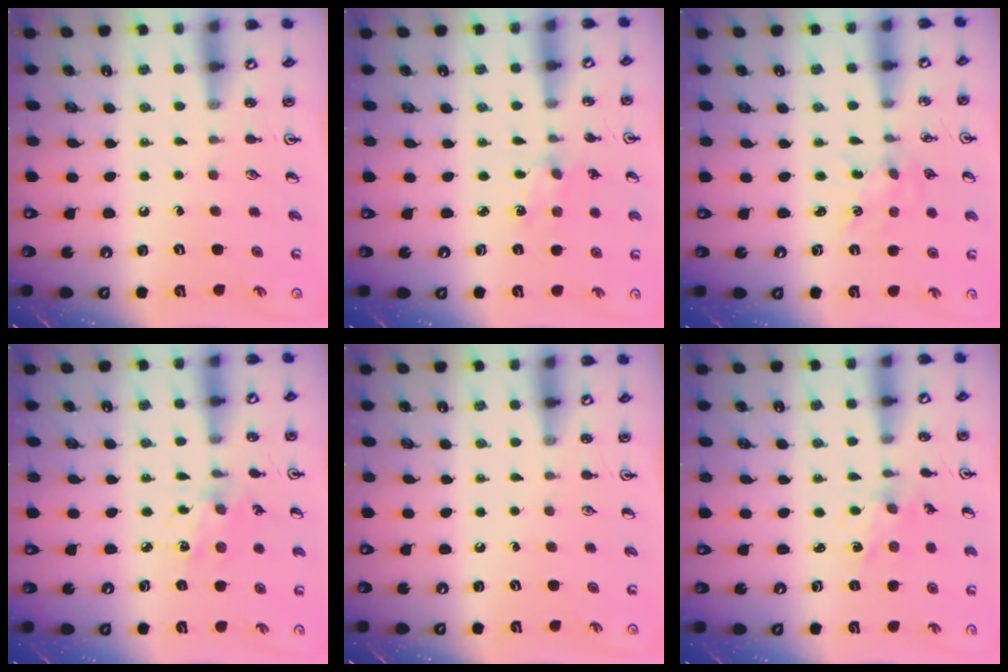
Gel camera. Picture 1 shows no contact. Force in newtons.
{"total": 2.7, "press": 2.7, "slide": 0.3}
{"total": 2.3, "press": 2.3, "slide": 0.3}
{"total": 2.8, "press": 2.7, "slide": 0.7}
{"total": 0.0}
{"total": 0.8, "press": 0.8, "slide": 0.2}